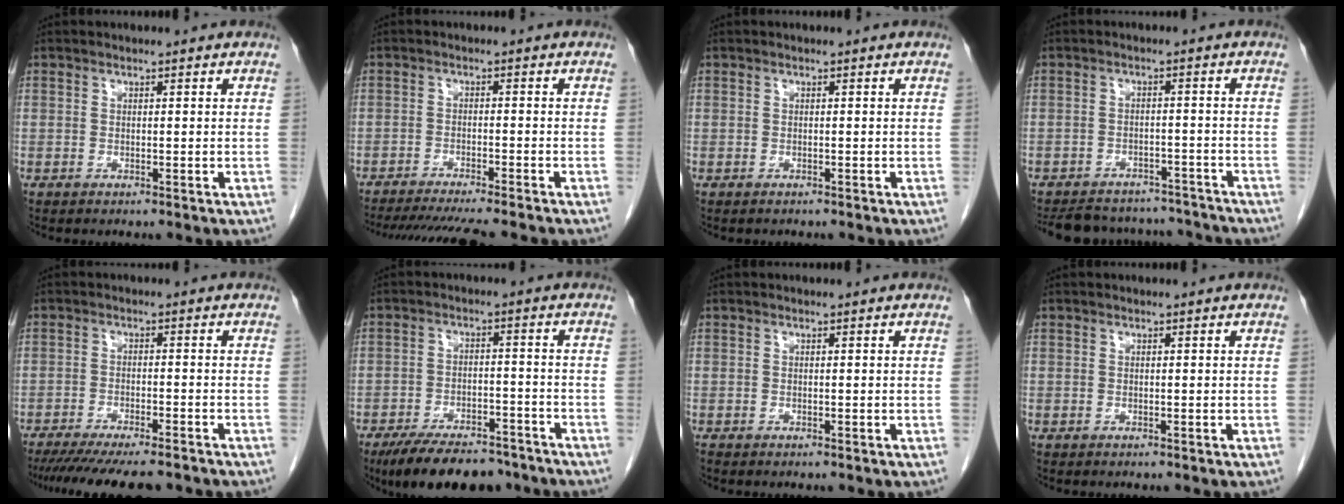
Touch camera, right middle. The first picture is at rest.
{"total": 13.0, "force": [-11.5, 0.3, 6.0], "torque": [-0.083, -0.025, -0.164]}
{"total": 0.6, "force": [-0.5, 0.3, 0.0], "torque": [-0.010, 0.002, -0.009]}
{"total": 14.8, "force": [-13.6, 4.8, 3.6], "torque": [-0.077, 0.008, -0.175]}
{"total": 13.9, "force": [-12.0, 1.9, 6.8], "torque": [-0.109, -0.032, -0.172]}
{"total": 13.0, "force": [-10.6, 4.6, 5.9], "torque": [-0.081, 0.000, -0.161]}
{"total": 0.0}
{"total": 0.0}